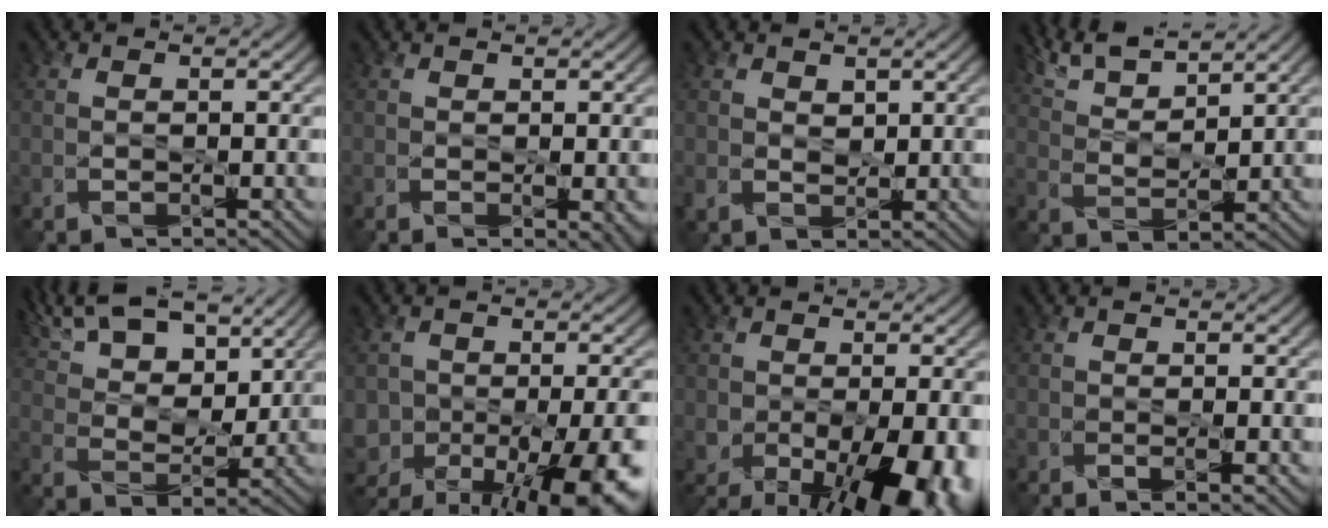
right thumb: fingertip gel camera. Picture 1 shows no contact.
{"total": 1.7, "force": [-0.2, 0.9, 1.5], "torque": [-0.017, -0.006, -0.001]}
{"total": 2.3, "force": [1.0, 1.8, 0.9], "torque": [-0.028, -0.006, 0.019]}
{"total": 7.0, "force": [5.9, 1.6, 3.4], "torque": [-0.086, 0.009, 0.117]}
{"total": 14.7, "force": [10.2, 6.3, 8.5], "torque": [-0.190, 0.008, 0.164]}
{"total": 17.3, "force": [-7.8, 11.2, 10.6], "torque": [-0.179, -0.043, -0.080]}
{"total": 12.9, "force": [-4.1, 7.1, 9.9], "torque": [-0.166, -0.052, -0.044]}
{"total": 2.0, "force": [-0.6, 0.8, 1.7], "torque": [-0.033, -0.010, -0.006]}